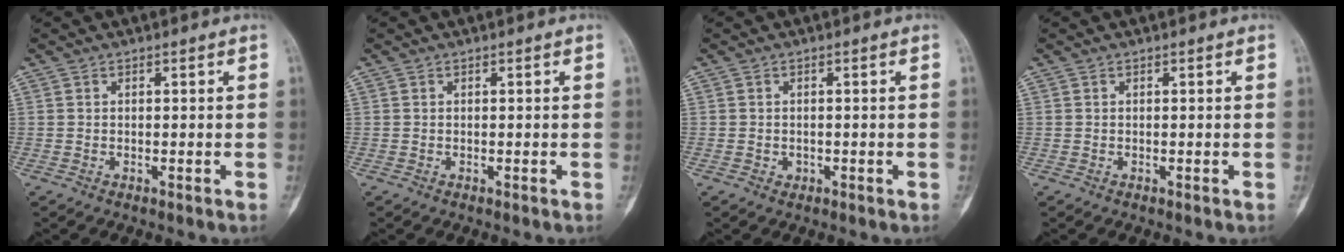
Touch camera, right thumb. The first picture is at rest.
{"total": 0.0}
{"total": 0.9, "force": [-0.3, 0.8, 0.2], "torque": [0.003, 0.006, -0.002]}
{"total": 0.0}